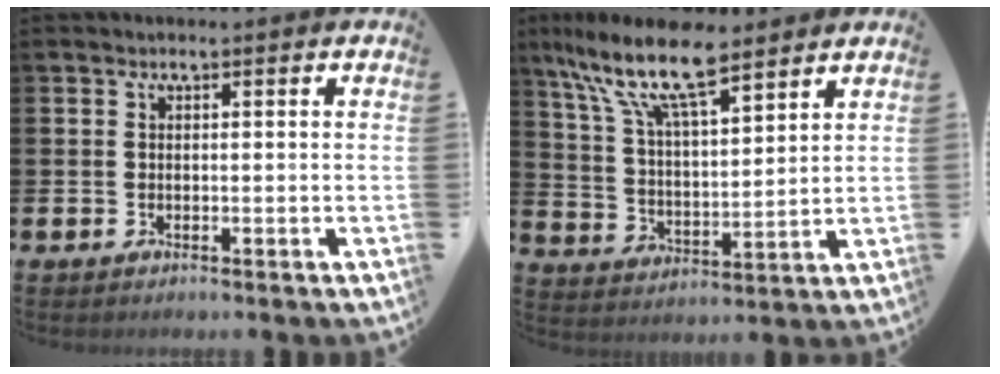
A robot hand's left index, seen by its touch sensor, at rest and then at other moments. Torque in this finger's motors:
{"motor_torque": [1.26, -0.83, 1.05, 0.21]}